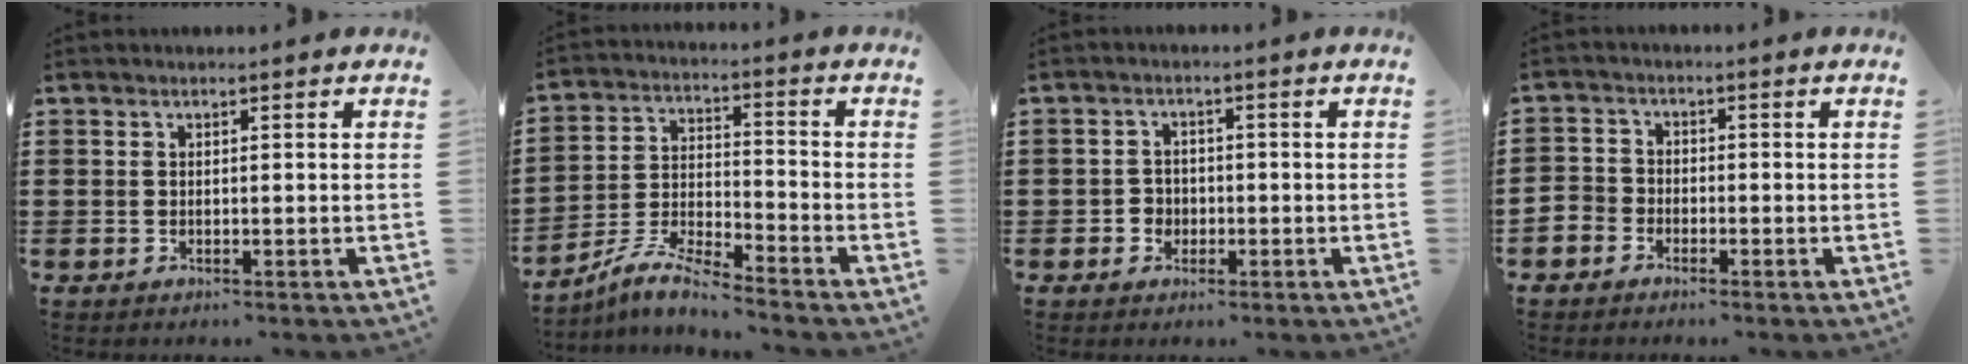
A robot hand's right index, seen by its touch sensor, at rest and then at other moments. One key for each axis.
{"total": 6.6, "fx": -6.2, "fy": 0.3, "fz": 2.3, "tx": -0.063, "ty": -0.005, "tz": -0.125}
{"total": 2.3, "fx": -0.9, "fy": 2.0, "fz": 0.4, "tx": -0.015, "ty": 0.004, "tz": -0.022}
{"total": 2.4, "fx": -1.9, "fy": 1.4, "fz": -0.2, "tx": -0.013, "ty": 0.000, "tz": -0.047}